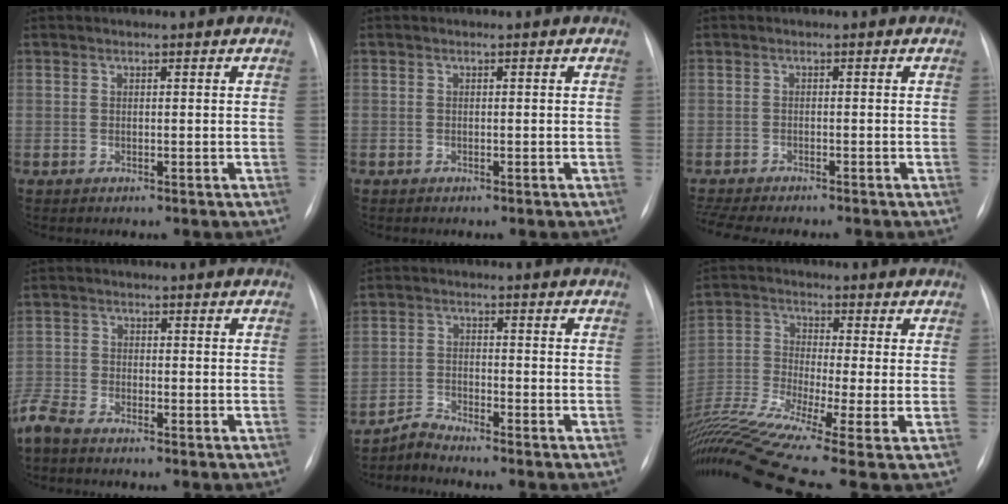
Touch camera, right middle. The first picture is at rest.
{"total": 0.0}
{"total": 9.3, "force": [-8.1, 1.3, 4.2], "torque": [-0.069, -0.011, -0.122]}
{"total": 4.6, "force": [-4.1, 1.0, 1.8], "torque": [-0.048, -0.015, -0.085]}
{"total": 2.8, "force": [-2.8, -0.5, -0.5], "torque": [0.004, -0.021, -0.055]}
{"total": 14.9, "force": [-10.2, -1.1, 10.8], "torque": [-0.242, -0.019, -0.189]}